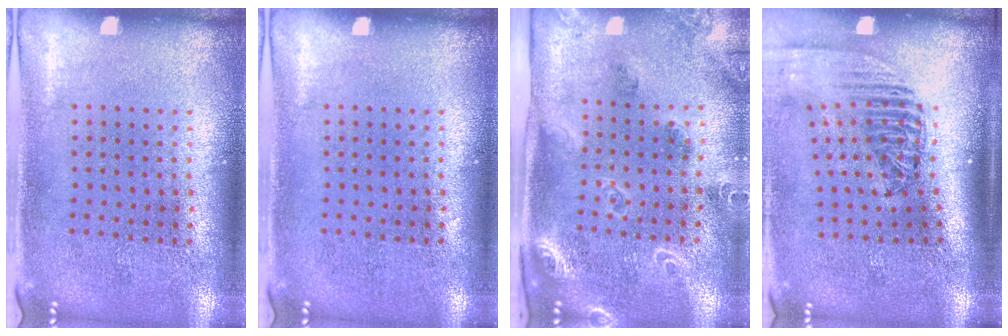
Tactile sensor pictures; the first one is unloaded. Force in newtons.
{"total": 0.0}
{"total": 1.9, "press": 1.8, "slide": 0.3}
{"total": 2.4, "press": 1.8, "slide": 1.6}